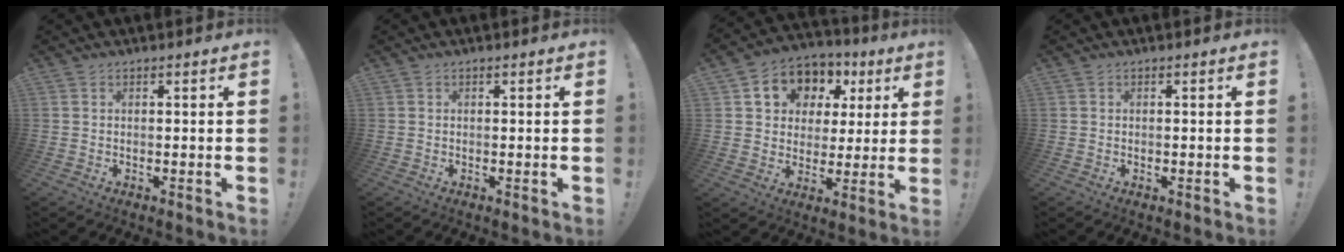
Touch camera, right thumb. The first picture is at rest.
{"total": 0.6, "force": [0.0, -0.4, 0.5], "torque": [-0.005, -0.003, 0.000]}
{"total": 10.9, "force": [4.4, 9.2, 3.9], "torque": [-0.062, -0.026, 0.089]}
{"total": 0.0}